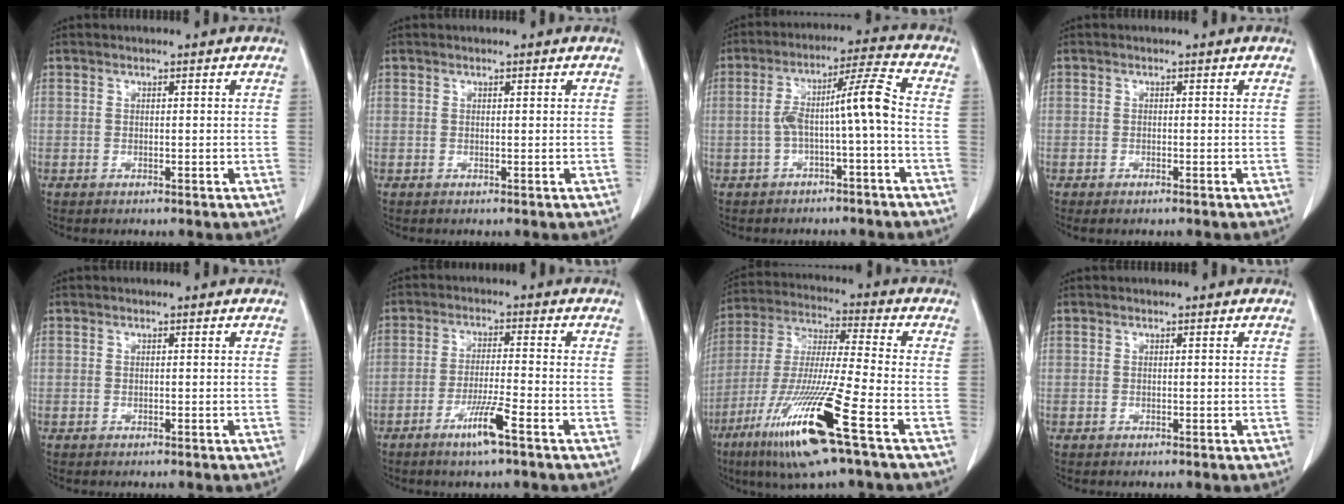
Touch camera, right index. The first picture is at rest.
{"total": 0.0}
{"total": 7.8, "force": [-1.5, -0.1, 7.7], "torque": [-0.135, 0.034, -0.022]}
{"total": 0.9, "force": [-0.7, 0.1, 0.5], "torque": [-0.012, -0.002, -0.009]}
{"total": 0.0}
{"total": 6.0, "force": [-3.4, -0.4, 4.9], "torque": [-0.091, -0.010, -0.065]}
{"total": 17.8, "force": [-8.6, -0.2, 15.6], "torque": [-0.335, -0.043, -0.165]}
{"total": 0.0}